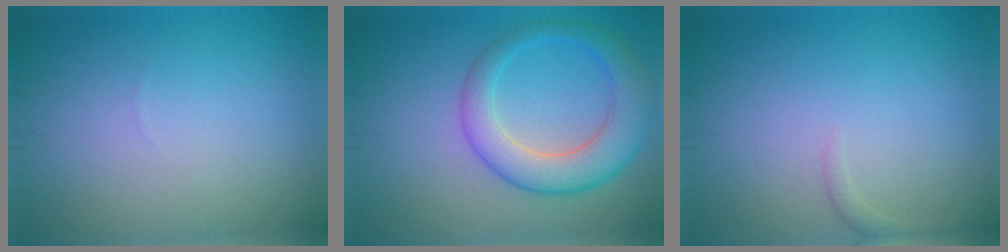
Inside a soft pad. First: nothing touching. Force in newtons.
{"total": 5.6, "press": 5.6, "slide": 0.2}
{"total": 0.8, "press": 0.8, "slide": 0.1}